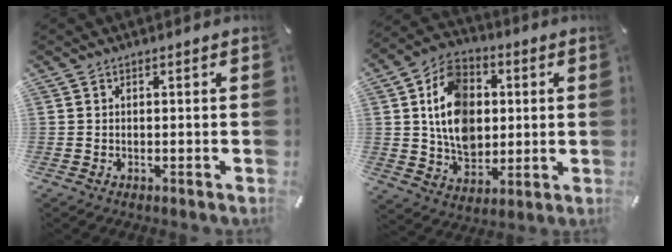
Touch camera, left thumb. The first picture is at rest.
{"total": 14.6, "force": [1.7, 11.7, 8.5], "torque": [-0.153, 0.016, 0.033]}